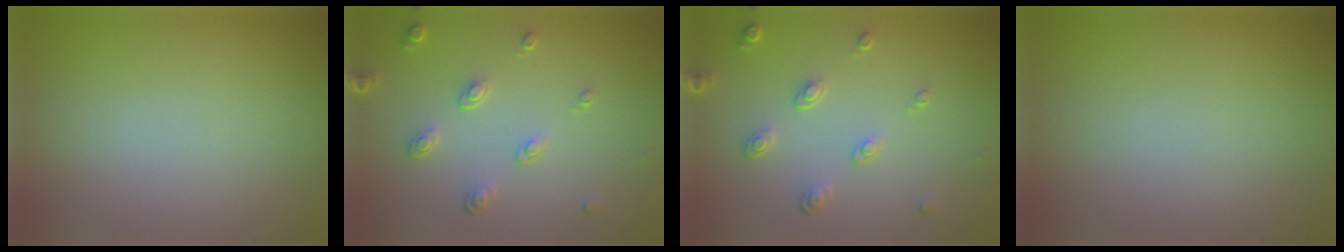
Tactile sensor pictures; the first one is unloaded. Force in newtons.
{"total": 2.2, "press": 1.4, "slide": 1.7}
{"total": 2.2, "press": 1.4, "slide": 1.7}
{"total": 0.0}